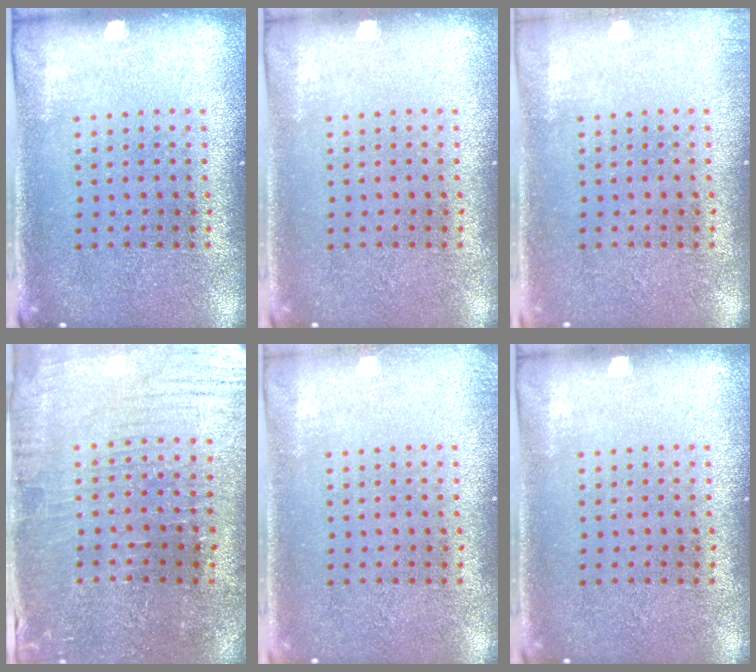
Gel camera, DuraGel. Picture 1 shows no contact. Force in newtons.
{"total": 0.0}
{"total": 0.9, "press": 0.8, "slide": 0.3}
{"total": 0.9, "press": 0.8, "slide": 0.4}
{"total": 0.7, "press": 0.7, "slide": 0.2}
{"total": 0.0}